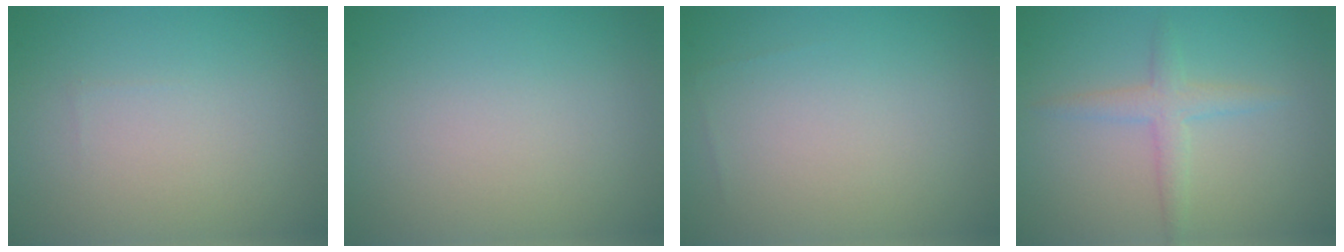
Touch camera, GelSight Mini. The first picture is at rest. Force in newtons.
{"total": 0.0}
{"total": 0.0}
{"total": 2.0, "press": 2.0, "slide": 0.1}